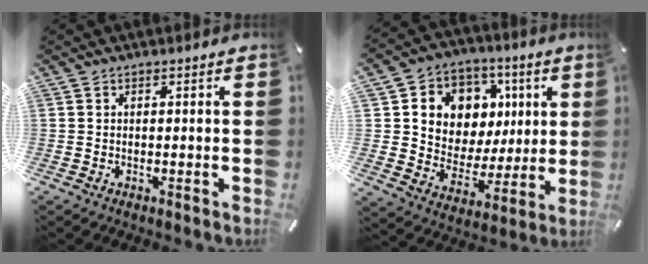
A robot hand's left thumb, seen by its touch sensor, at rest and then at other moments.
{"total": 10.7, "force": [2.4, 10.2, 2.3], "torque": [-0.044, -0.021, 0.055]}